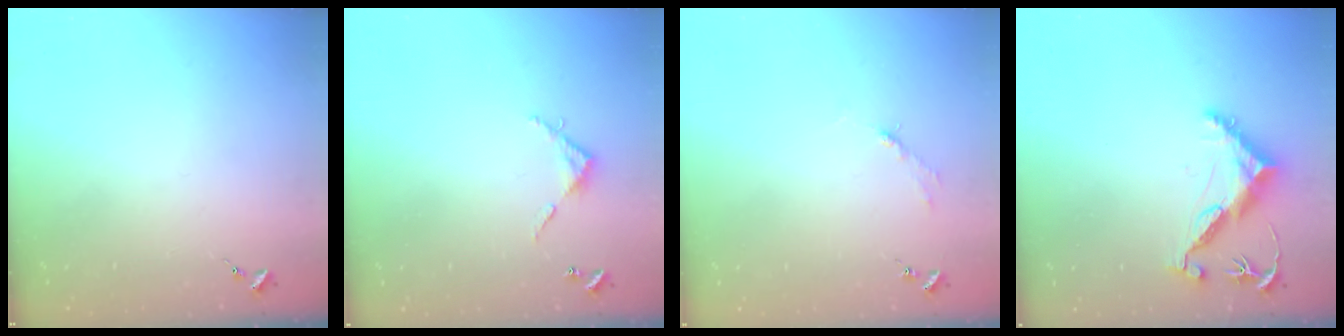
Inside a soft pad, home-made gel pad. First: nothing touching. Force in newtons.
{"total": 4.5, "press": 4.5, "slide": 0.4}
{"total": 2.7, "press": 2.7, "slide": 0.4}
{"total": 11.7, "press": 11.7, "slide": 1.0}